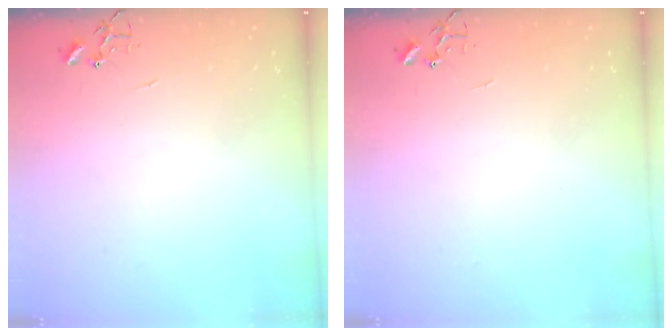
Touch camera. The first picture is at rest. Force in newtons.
{"total": 0.0}